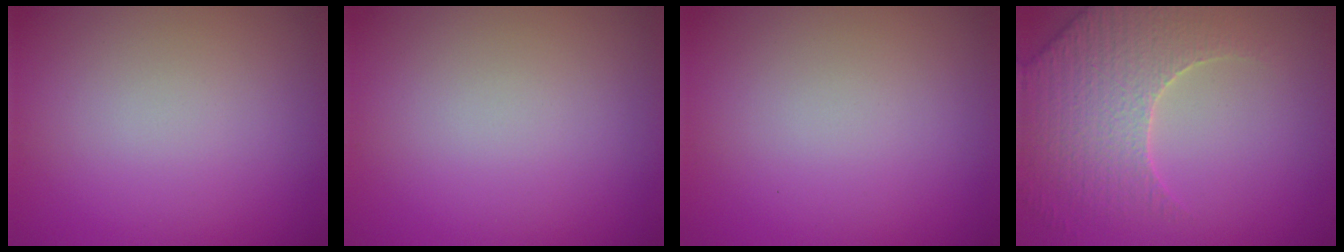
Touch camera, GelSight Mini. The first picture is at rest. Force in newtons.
{"total": 0.0}
{"total": 0.0}
{"total": 4.9, "press": 4.7, "slide": 1.1}